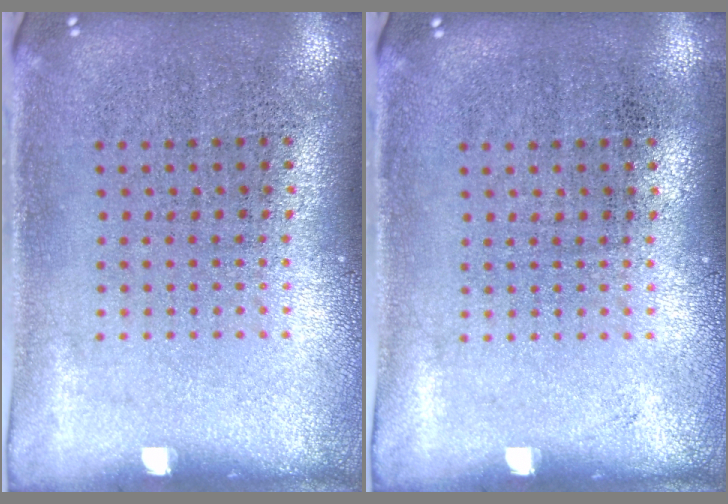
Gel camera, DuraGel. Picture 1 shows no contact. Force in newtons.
{"total": 0.0}